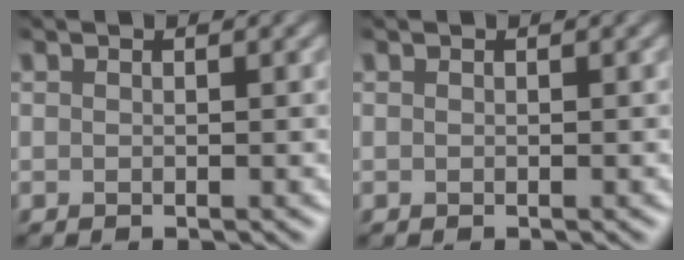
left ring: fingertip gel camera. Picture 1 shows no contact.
{"total": 0.0}